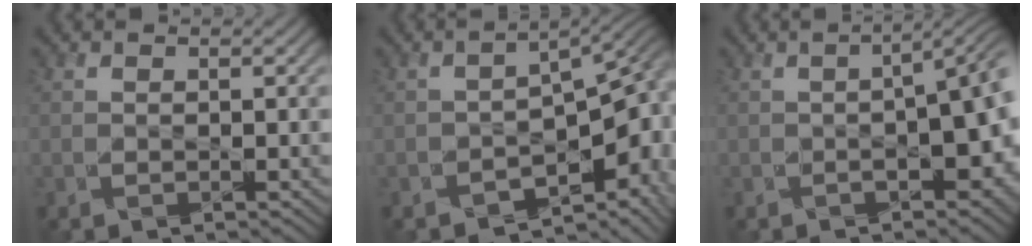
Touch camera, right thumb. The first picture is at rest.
{"total": 9.3, "force": [-4.2, 4.5, 7.0], "torque": [-0.089, -0.021, -0.062]}
{"total": 8.8, "force": [-1.7, 3.0, 8.1], "torque": [-0.104, -0.015, -0.027]}